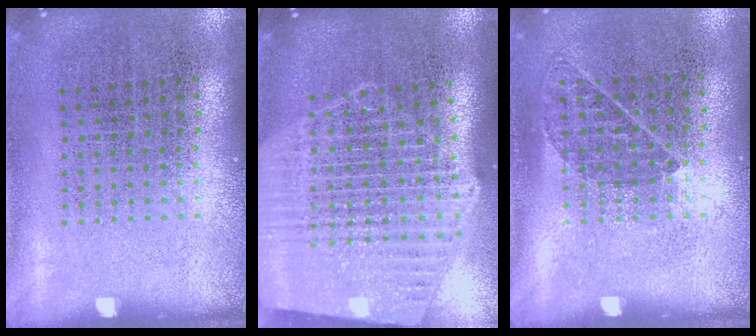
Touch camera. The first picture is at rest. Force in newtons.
{"total": 2.6, "press": 2.2, "slide": 1.4}
{"total": 0.8, "press": 0.6, "slide": 0.5}